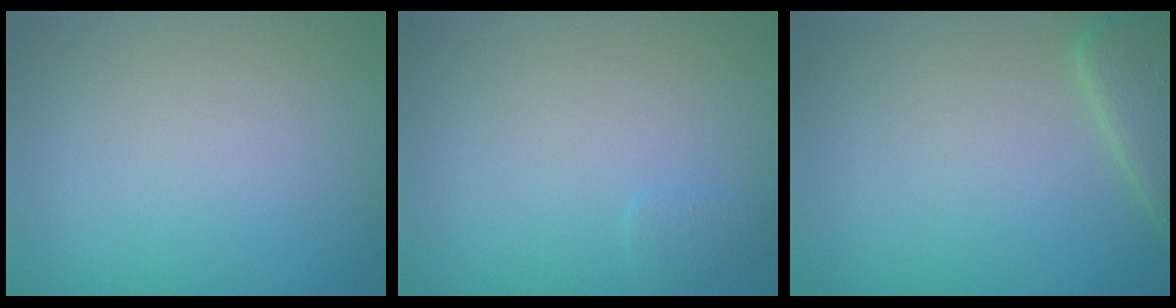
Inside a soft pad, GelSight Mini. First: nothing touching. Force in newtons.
{"total": 0.6, "press": 0.6, "slide": 0.0}
{"total": 2.8, "press": 2.8, "slide": 0.2}